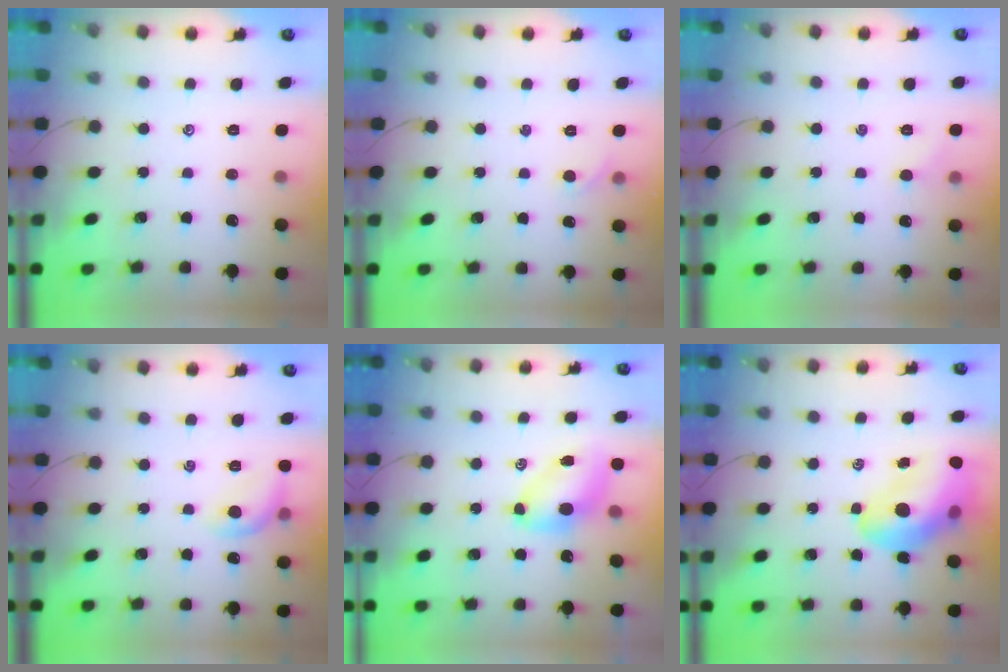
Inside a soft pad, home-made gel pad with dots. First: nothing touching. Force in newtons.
{"total": 3.8, "press": 3.5, "slide": 1.3}
{"total": 3.8, "press": 3.6, "slide": 1.1}
{"total": 9.1, "press": 9.1, "slide": 0.8}
{"total": 7.2, "press": 7.2, "slide": 0.7}
{"total": 16.6, "press": 15.9, "slide": 4.6}